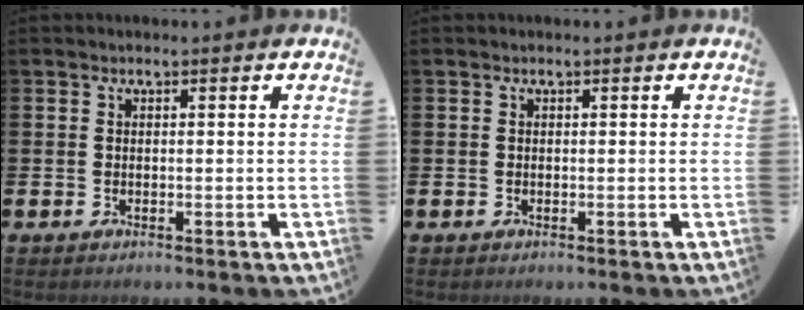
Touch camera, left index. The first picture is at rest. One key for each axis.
{"total": 0.0}